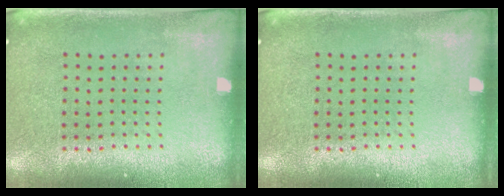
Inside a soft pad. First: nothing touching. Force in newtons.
{"total": 0.0}